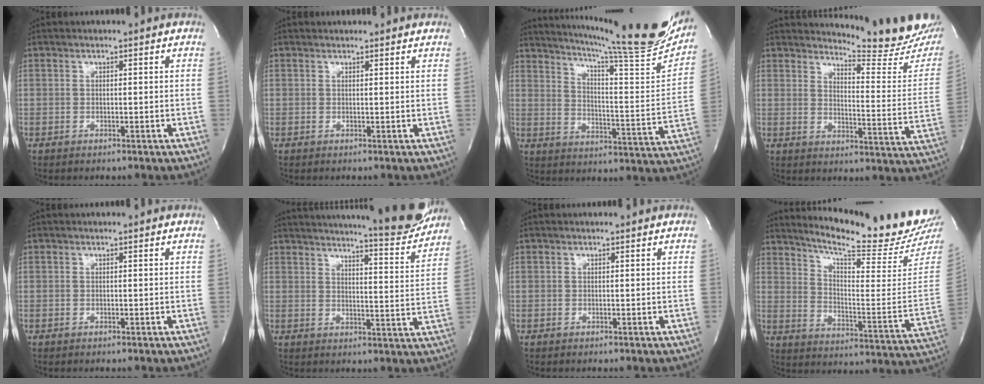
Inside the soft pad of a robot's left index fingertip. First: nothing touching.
{"total": 2.5, "force": [2.5, 0.5, 0.3], "torque": [-0.011, 0.014, 0.026]}
{"total": 24.2, "force": [21.4, 0.4, 11.3], "torque": [-0.176, -0.077, 0.278]}
{"total": 16.9, "force": [16.5, 0.5, 3.5], "torque": [-0.041, -0.127, 0.184]}
{"total": 0.0}
{"total": 18.1, "force": [17.0, 0.7, 6.3], "torque": [-0.093, -0.057, 0.208]}
{"total": 0.0}
{"total": 20.1, "force": [18.8, -0.1, 7.0], "torque": [-0.120, -0.104, 0.249]}